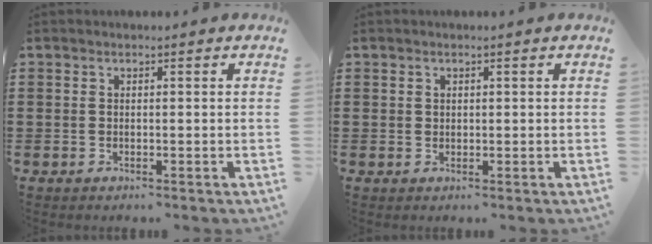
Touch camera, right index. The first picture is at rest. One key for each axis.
{"total": 0.8, "fx": 0.4, "fy": 0.7, "fz": 0.2, "tx": -0.005, "ty": 0.002, "tz": 0.009}